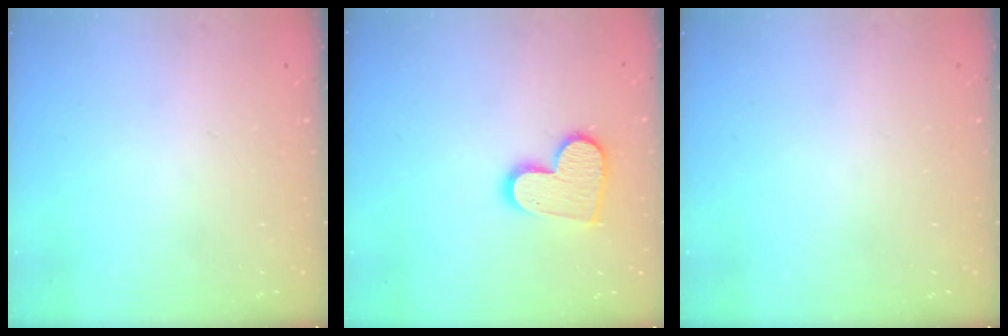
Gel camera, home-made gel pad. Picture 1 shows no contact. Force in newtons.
{"total": 11.8, "press": 11.8, "slide": 0.8}
{"total": 0.0}